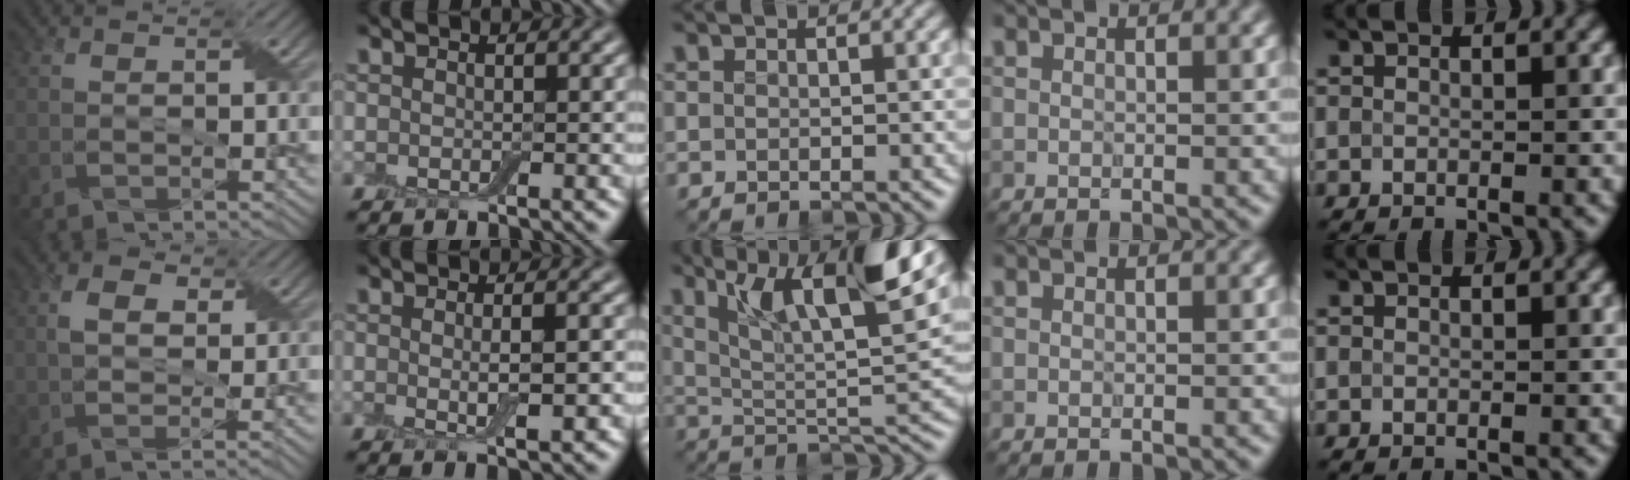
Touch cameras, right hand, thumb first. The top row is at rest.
{"thumb": {"total": 3.8, "force": [-0.4, 1.7, 3.4], "torque": [-0.054, 0.000, -0.011]}, "index": {"total": 2.7, "force": [0.0, 0.6, 2.6], "torque": [-0.046, -0.006, 0.002]}, "middle": {"total": 11.1, "force": [6.0, 3.2, 8.8], "torque": [-0.151, 0.000, 0.098]}}